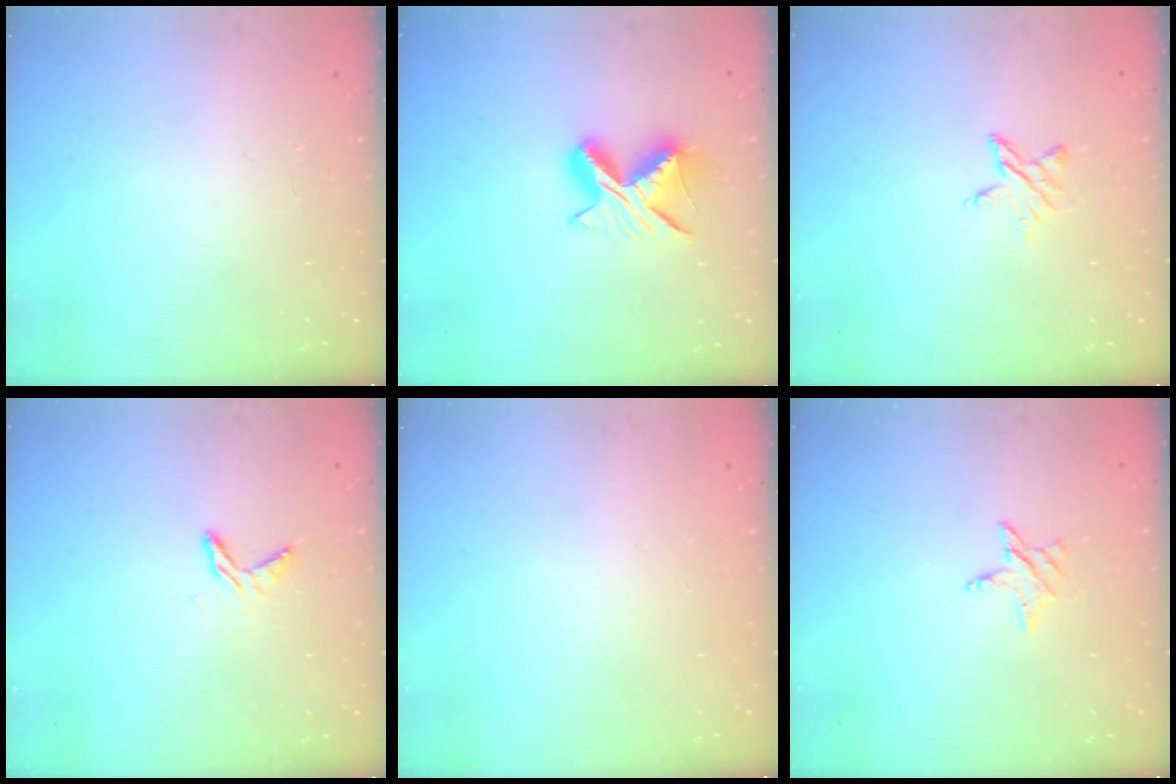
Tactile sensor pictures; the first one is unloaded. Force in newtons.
{"total": 9.0, "press": 9.0, "slide": 0.9}
{"total": 4.5, "press": 4.5, "slide": 0.4}
{"total": 5.3, "press": 5.2, "slide": 0.3}
{"total": 0.0}
{"total": 2.7, "press": 2.7, "slide": 0.2}